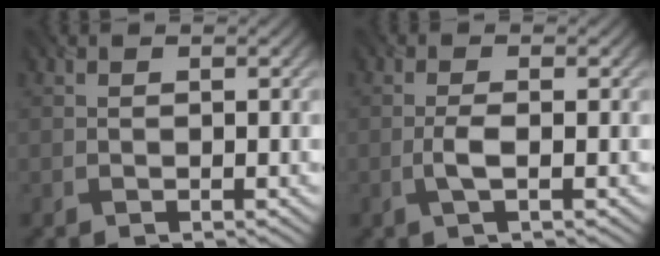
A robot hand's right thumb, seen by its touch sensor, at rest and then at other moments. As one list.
[{"total": 2.2, "force": [-0.6, 0.4, 2.1], "torque": [-0.046, 0.004, -0.017]}]